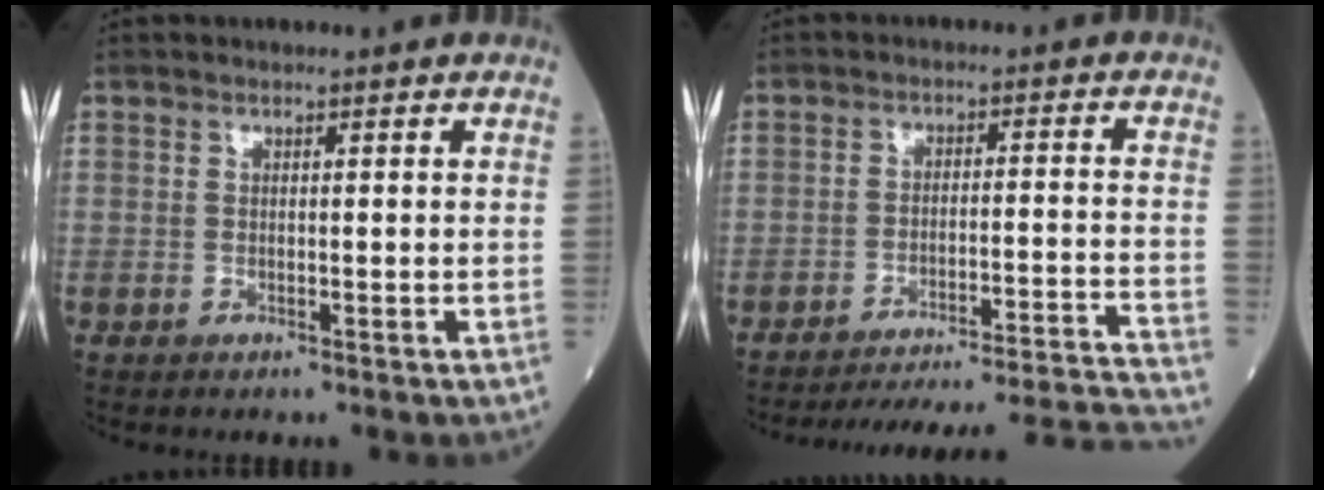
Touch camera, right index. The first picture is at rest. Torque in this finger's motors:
{"motor_torque": [0.00, -0.23, 0.09, 0.08]}